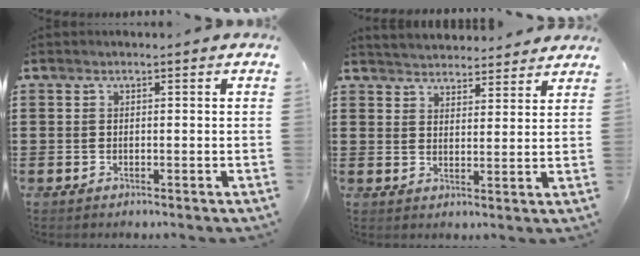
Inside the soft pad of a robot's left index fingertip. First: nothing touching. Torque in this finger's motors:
{"motor_torque": [1.12, -1.02, 0.23, 0.04]}